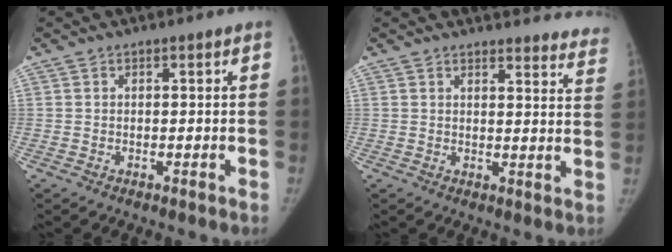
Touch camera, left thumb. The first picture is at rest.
{"total": 18.9, "force": [18.2, 3.6, 3.6], "torque": [0.000, -0.121, 0.180]}